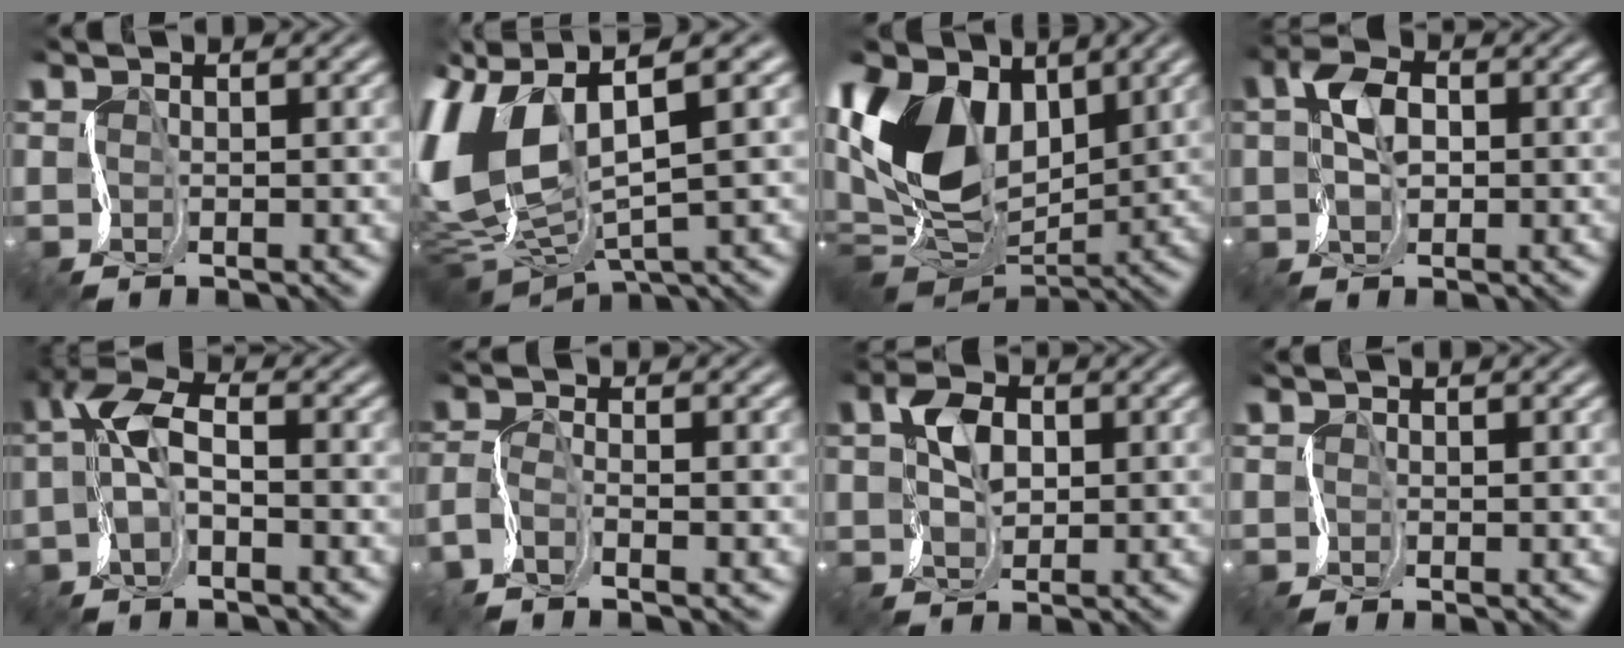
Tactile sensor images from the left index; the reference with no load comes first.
{"total": 10.2, "force": [0.8, 5.6, 8.5], "torque": [-0.193, -0.012, 0.017]}
{"total": 11.8, "force": [2.3, 8.1, 8.2], "torque": [-0.193, 0.005, 0.026]}
{"total": 3.7, "force": [0.6, 2.4, 2.8], "torque": [-0.057, 0.012, 0.000]}
{"total": 4.8, "force": [-0.7, 2.3, 4.1], "torque": [-0.092, 0.018, -0.023]}
{"total": 3.9, "force": [-2.6, 0.9, 2.8], "torque": [-0.065, -0.004, -0.065]}
{"total": 3.2, "force": [1.0, 2.1, 2.2], "torque": [-0.050, 0.010, 0.012]}
{"total": 0.9, "force": [-0.1, 0.2, 0.9], "torque": [-0.005, 0.001, -0.004]}